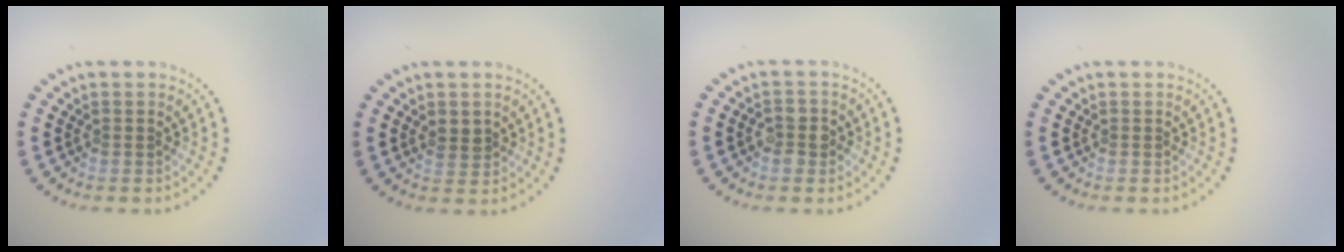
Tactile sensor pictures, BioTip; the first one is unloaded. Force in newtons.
{"total": 1.4, "press": 1.3, "slide": 0.4}
{"total": 2.2, "press": 2.1, "slide": 0.6}
{"total": 0.0}